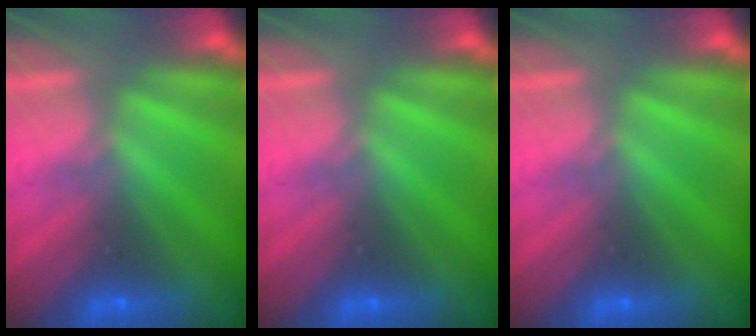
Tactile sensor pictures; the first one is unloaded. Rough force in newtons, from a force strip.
{"total": 0.0}
{"total": 0.0}